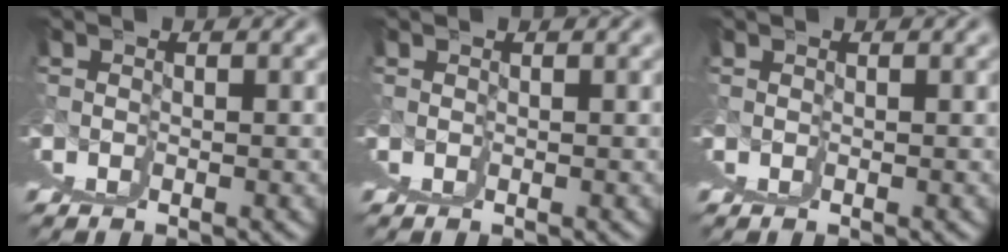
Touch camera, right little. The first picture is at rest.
{"total": 0.0}
{"total": 0.0}